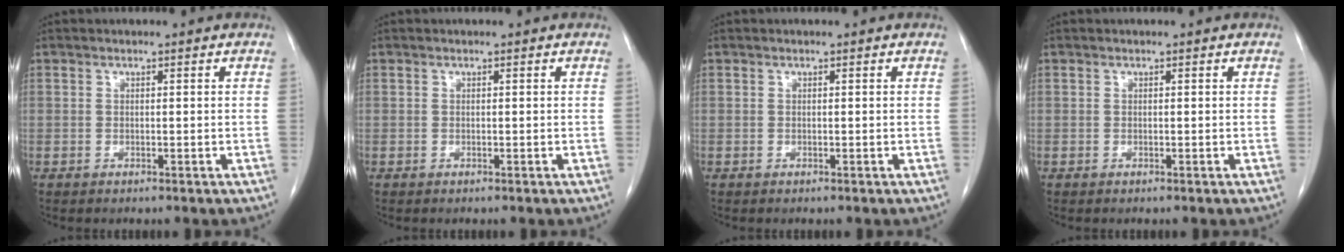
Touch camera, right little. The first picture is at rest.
{"total": 0.0}
{"total": 0.0}
{"total": 0.0}